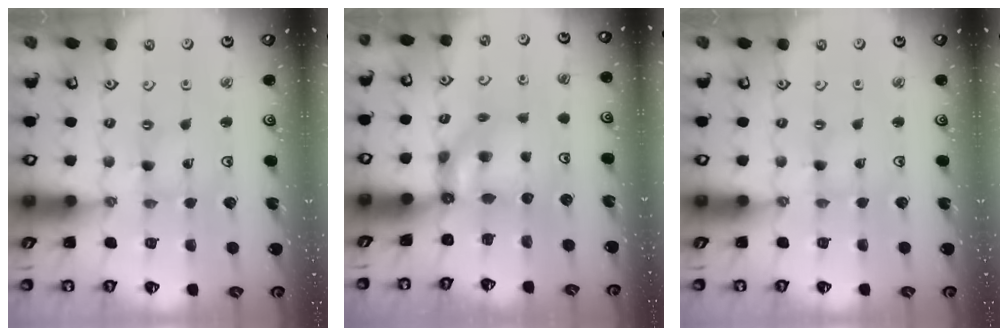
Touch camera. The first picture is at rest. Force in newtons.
{"total": 6.6, "press": 6.6, "slide": 0.5}
{"total": 0.0}